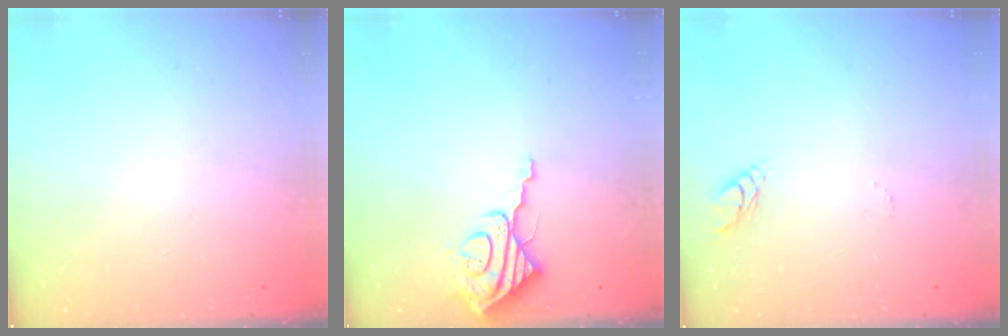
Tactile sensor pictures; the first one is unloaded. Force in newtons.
{"total": 9.1, "press": 9.0, "slide": 1.0}
{"total": 4.6, "press": 4.6, "slide": 0.4}